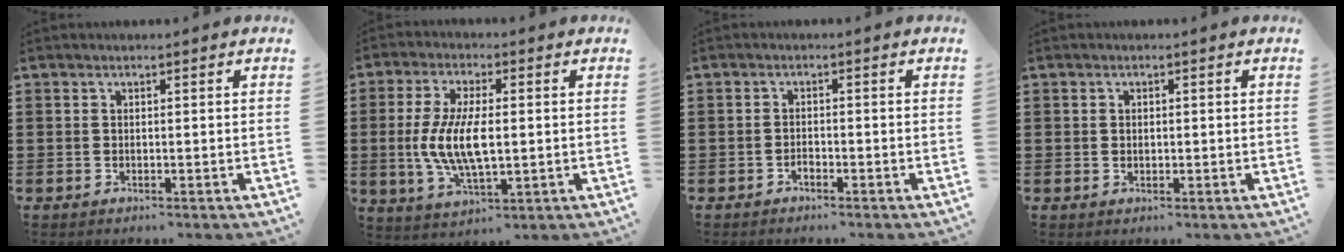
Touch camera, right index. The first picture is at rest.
{"total": 9.4, "force": [-0.3, 3.9, 8.6], "torque": [-0.196, -0.006, -0.014]}
{"total": 1.1, "force": [-0.9, 0.5, 0.5], "torque": [-0.013, -0.002, -0.016]}
{"total": 0.7, "force": [0.2, 0.6, 0.4], "torque": [-0.009, 0.005, 0.004]}